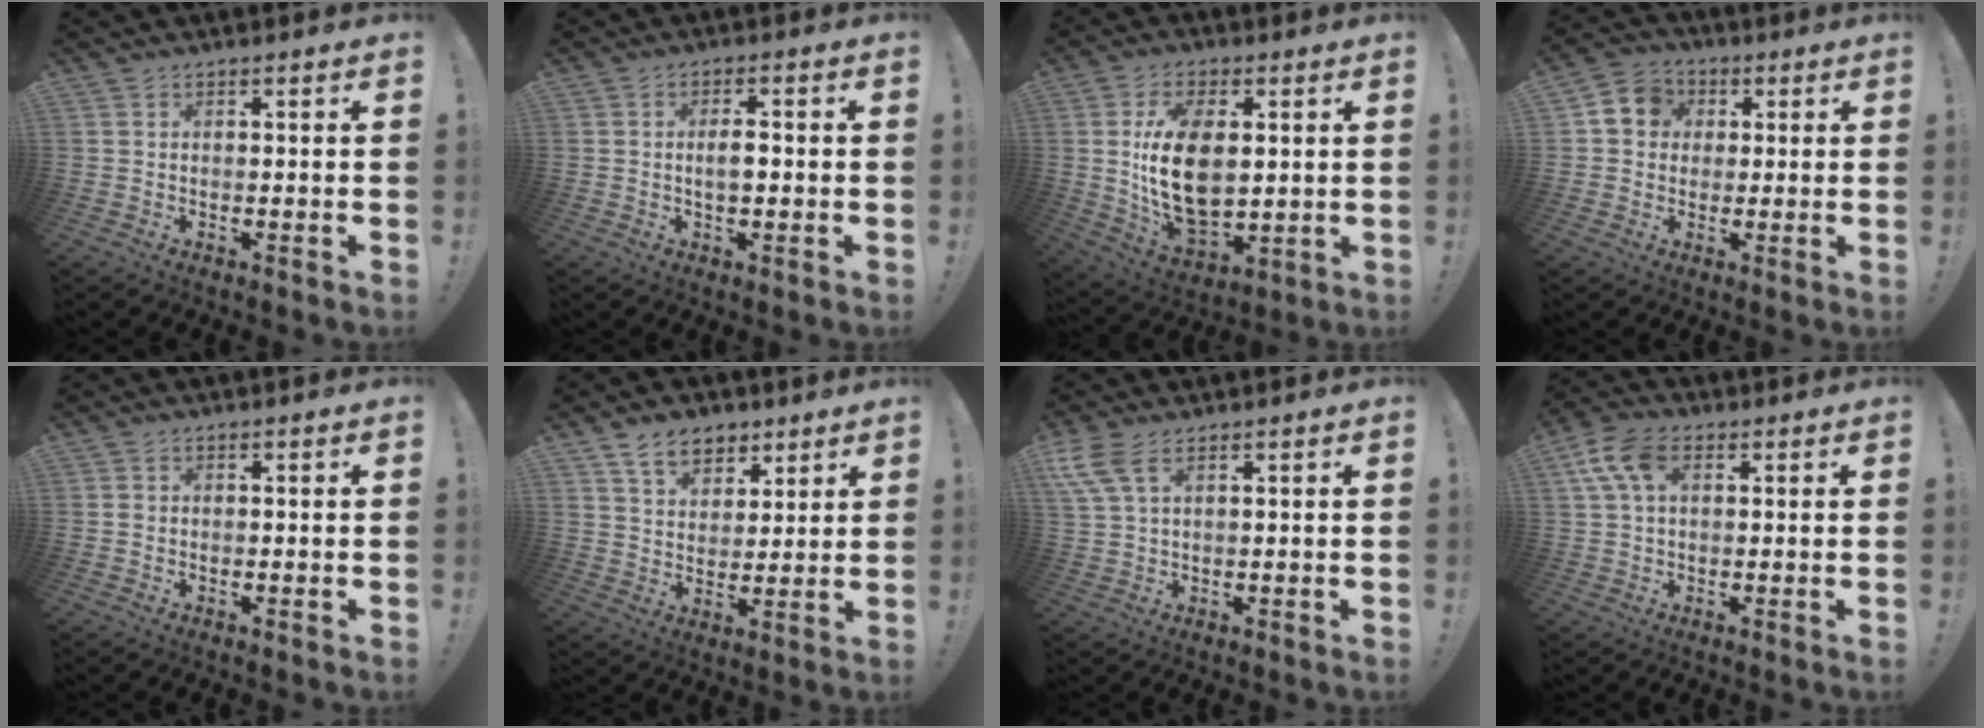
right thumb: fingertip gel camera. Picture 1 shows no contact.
{"total": 3.9, "force": [-0.4, 1.7, 3.4], "torque": [-0.049, 0.004, -0.011]}
{"total": 17.5, "force": [2.5, 10.3, 13.9], "torque": [-0.253, -0.014, 0.045]}
{"total": 8.1, "force": [1.2, 7.4, 3.0], "torque": [-0.054, 0.008, 0.028]}
{"total": 0.6, "force": [-0.1, 0.6, 0.2], "torque": [-0.005, 0.004, -0.001]}
{"total": 9.9, "force": [6.3, 6.5, 3.9], "torque": [-0.058, -0.031, 0.121]}
{"total": 7.1, "force": [3.8, 2.7, 5.4], "torque": [-0.125, -0.009, 0.073]}
{"total": 9.9, "force": [3.3, 5.9, 7.2], "torque": [-0.144, 0.005, 0.065]}